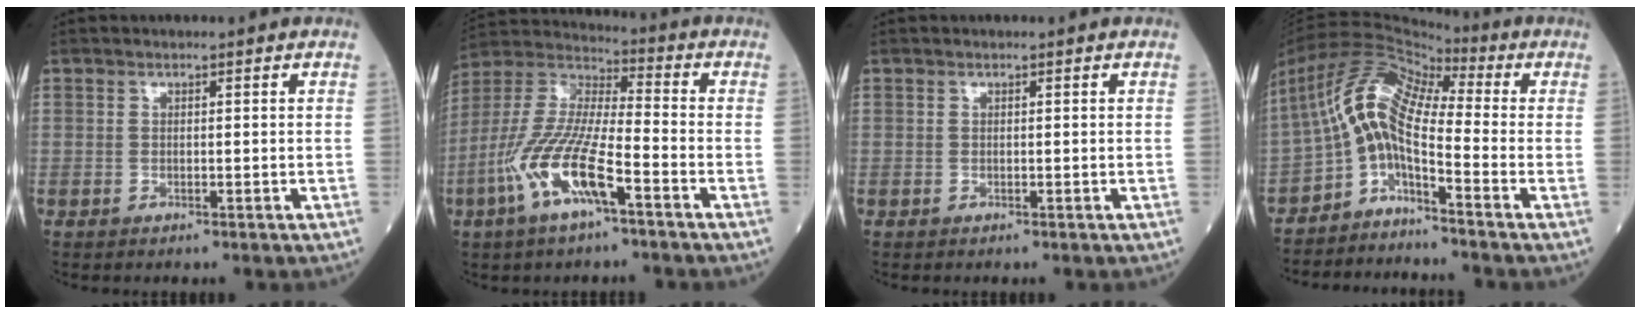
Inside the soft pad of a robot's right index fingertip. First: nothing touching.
{"total": 13.8, "force": [-6.1, 2.8, 12.0], "torque": [-0.263, -0.005, -0.121]}
{"total": 0.0}
{"total": 9.5, "force": [-2.8, 3.2, 8.5], "torque": [-0.173, 0.042, -0.056]}